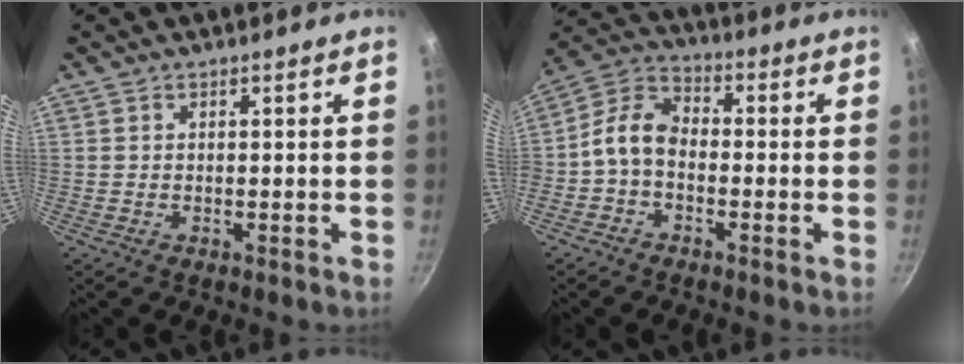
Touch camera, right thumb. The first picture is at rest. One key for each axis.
{"total": 8.0, "fx": -2.0, "fy": 5.2, "fz": 5.7, "tx": -0.108, "ty": 0.039, "tz": -0.056}